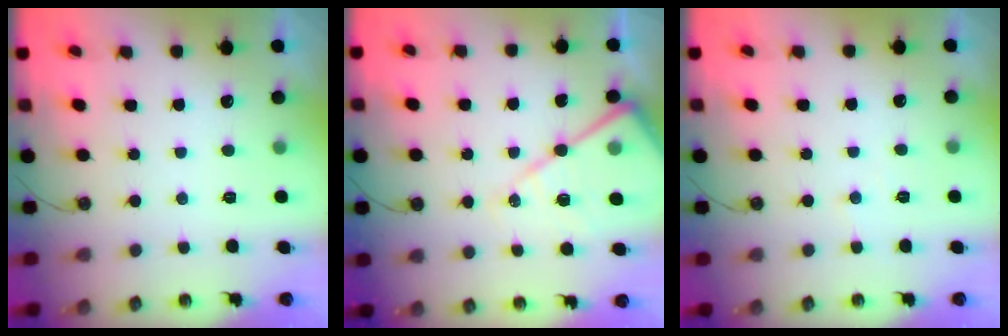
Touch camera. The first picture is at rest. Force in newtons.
{"total": 15.2, "press": 15.1, "slide": 1.4}
{"total": 3.9, "press": 3.9, "slide": 0.6}